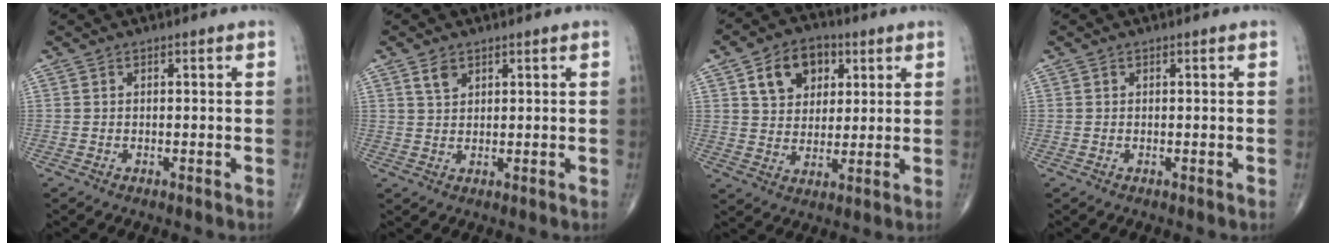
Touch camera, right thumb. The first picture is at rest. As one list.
[{"total": 2.8, "force": [1.7, 1.6, 1.5], "torque": [-0.023, -0.007, 0.036]}, {"total": 10.7, "force": [4.3, 7.8, 6.0], "torque": [-0.063, -0.009, 0.072]}, {"total": 0.0}]